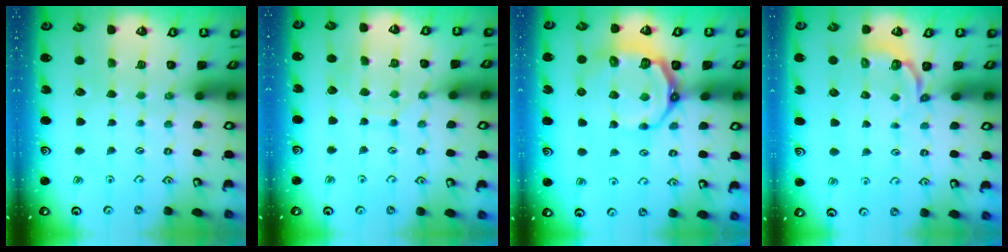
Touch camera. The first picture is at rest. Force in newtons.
{"total": 7.7, "press": 7.7, "slide": 0.7}
{"total": 13.3, "press": 12.7, "slide": 3.9}
{"total": 3.4, "press": 2.4, "slide": 2.5}